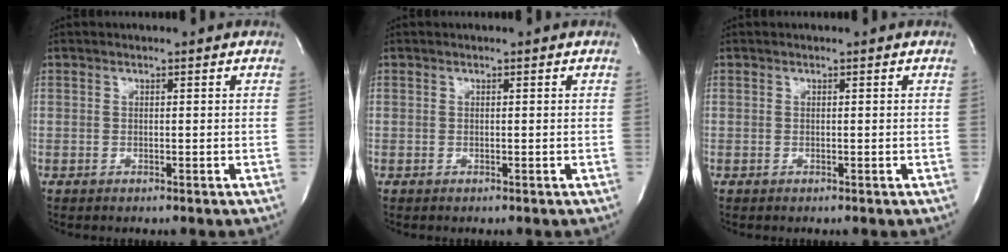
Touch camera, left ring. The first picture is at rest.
{"total": 0.0}
{"total": 0.0}